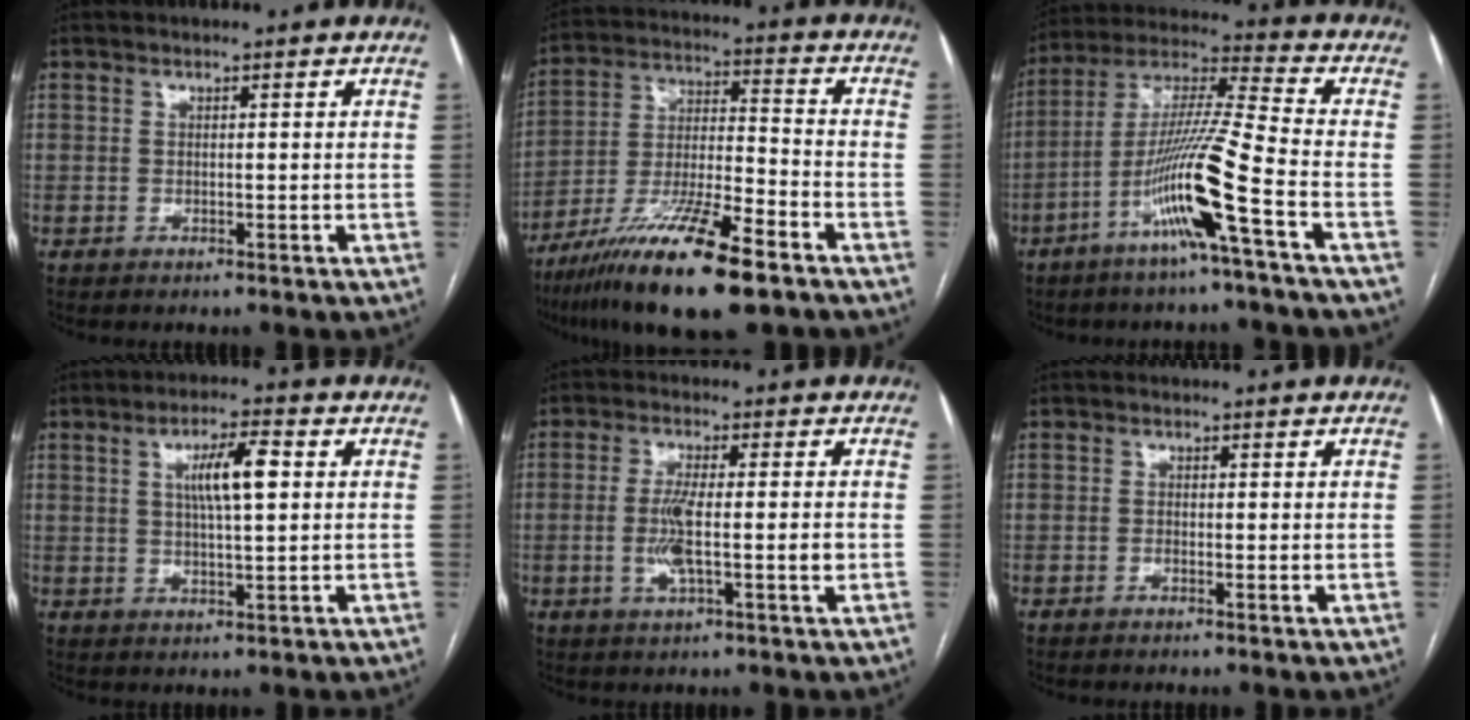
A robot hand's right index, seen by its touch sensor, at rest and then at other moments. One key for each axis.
{"total": 17.8, "fx": -11.4, "fy": 2.2, "fz": 13.5, "tx": -0.252, "ty": -0.033, "tz": -0.205}
{"total": 13.8, "fx": -6.2, "fy": -1.6, "fz": 12.2, "tx": -0.242, "ty": -0.003, "tz": -0.121}
{"total": 6.8, "fx": 1.7, "fy": 1.1, "fz": 6.5, "tx": -0.115, "ty": 0.010, "tz": 0.031}
{"total": 6.9, "fx": -1.0, "fy": 0.7, "fz": 6.8, "tx": -0.133, "ty": -0.002, "tz": -0.020}
{"total": 0.9, "fx": -0.3, "fy": 0.2, "fz": 0.9, "tx": -0.015, "ty": 0.001, "tz": -0.006}